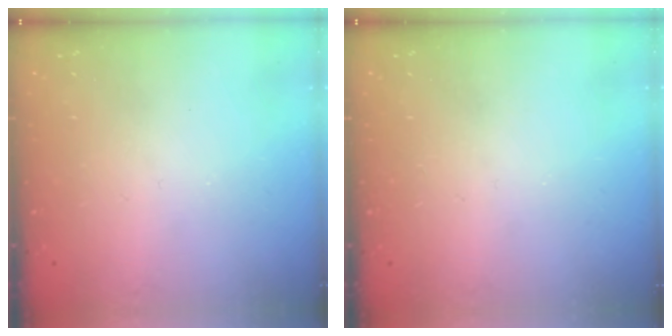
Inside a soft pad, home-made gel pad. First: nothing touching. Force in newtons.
{"total": 0.0}